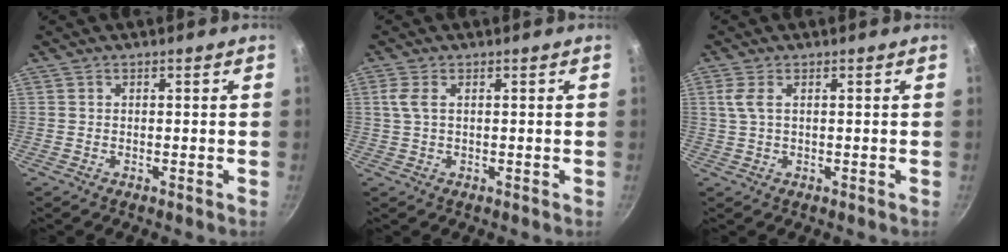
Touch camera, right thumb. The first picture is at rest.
{"total": 2.6, "force": [0.7, 1.2, 2.3], "torque": [-0.052, 0.004, 0.015]}
{"total": 2.8, "force": [0.8, 1.1, 2.4], "torque": [-0.058, 0.003, 0.018]}